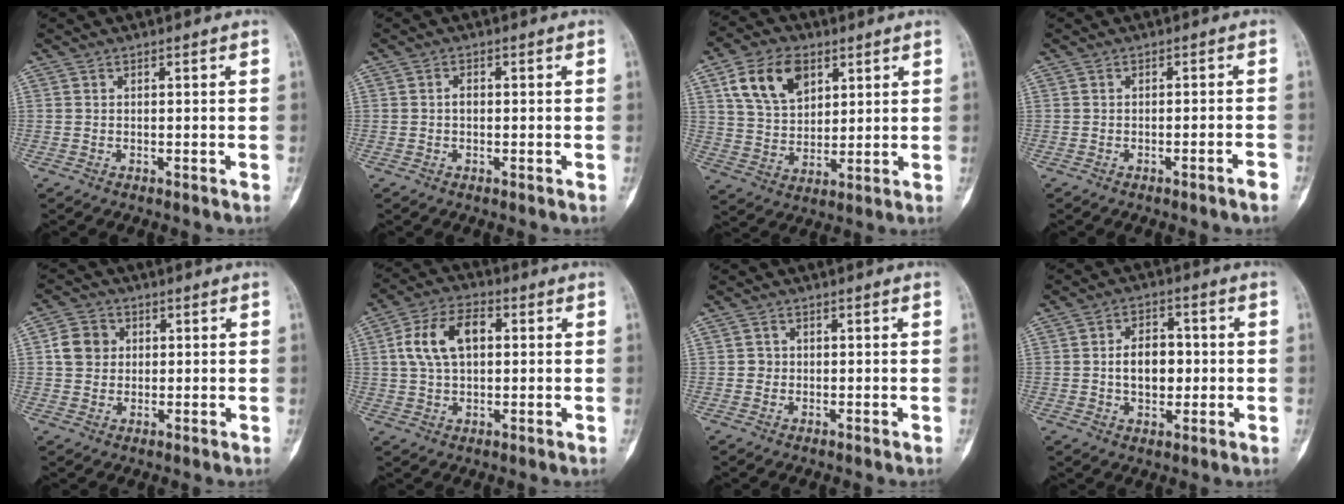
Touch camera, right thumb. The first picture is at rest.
{"total": 1.2, "force": [-0.2, 0.7, 0.9], "torque": [-0.010, 0.003, -0.005]}
{"total": 12.1, "force": [5.4, 7.9, 7.4], "torque": [-0.109, -0.015, 0.102]}
{"total": 2.3, "force": [-1.6, -0.2, 1.6], "torque": [-0.034, 0.007, -0.019]}
{"total": 5.6, "force": [0.9, 5.0, 2.4], "torque": [-0.027, 0.004, 0.009]}
{"total": 10.5, "force": [1.9, 6.3, 8.3], "torque": [-0.153, 0.018, 0.031]}
{"total": 1.4, "force": [-0.1, 1.3, 0.3], "torque": [0.003, 0.003, -0.002]}
{"total": 8.2, "force": [-0.3, 5.4, 6.1], "torque": [-0.075, 0.012, -0.006]}